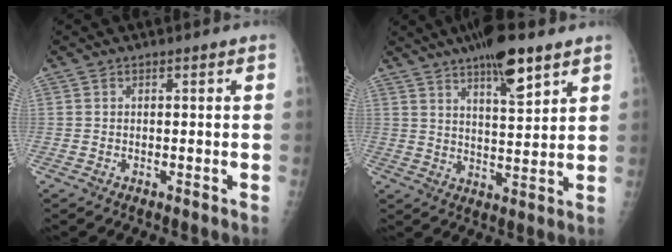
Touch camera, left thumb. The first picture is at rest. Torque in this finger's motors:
{"motor_torque": [1.82, 1.15, 1.02, -1.15, 0.09]}